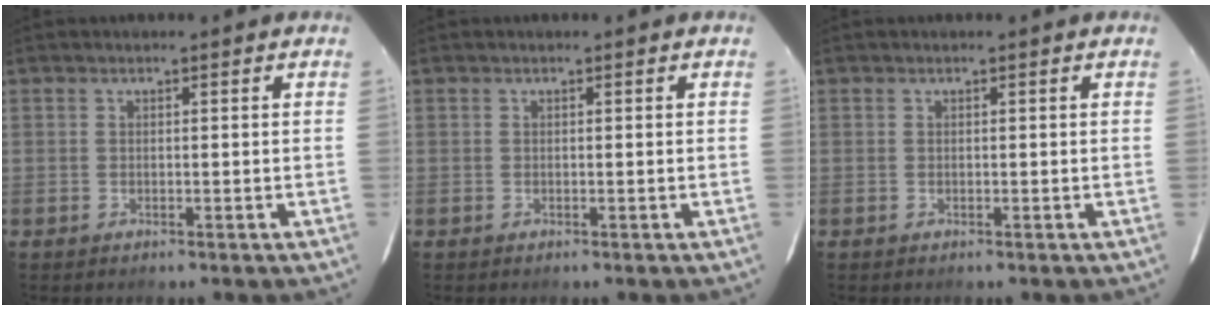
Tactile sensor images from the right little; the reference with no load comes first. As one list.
[{"total": 0.0}, {"total": 0.0}]